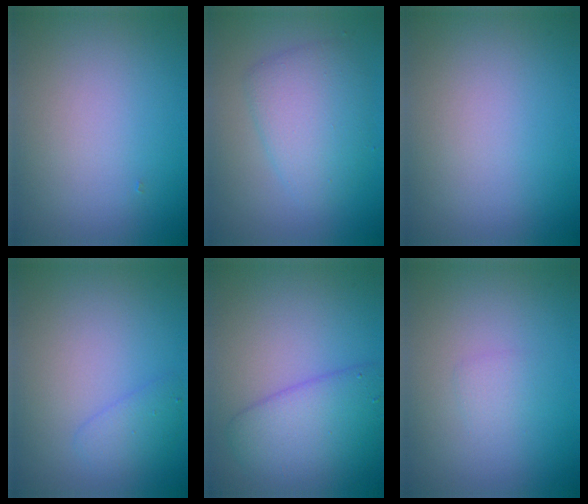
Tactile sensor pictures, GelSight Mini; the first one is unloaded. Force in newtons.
{"total": 4.2, "press": 4.2, "slide": 0.1}
{"total": 0.0}
{"total": 1.7, "press": 1.7, "slide": 0.1}
{"total": 5.0, "press": 5.0, "slide": 0.1}
{"total": 0.9, "press": 0.9, "slide": 0.0}